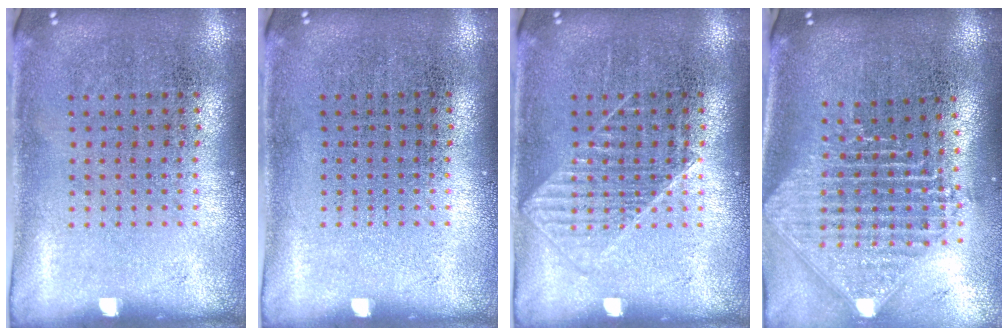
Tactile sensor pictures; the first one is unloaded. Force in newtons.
{"total": 0.0}
{"total": 1.3, "press": 1.3, "slide": 0.3}
{"total": 2.5, "press": 1.9, "slide": 1.6}